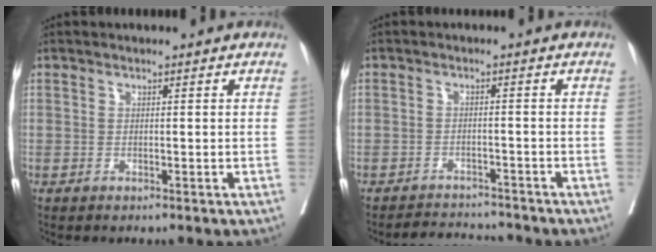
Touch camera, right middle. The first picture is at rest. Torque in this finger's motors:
{"motor_torque": [0.01, -0.14, -0.14, -0.03]}